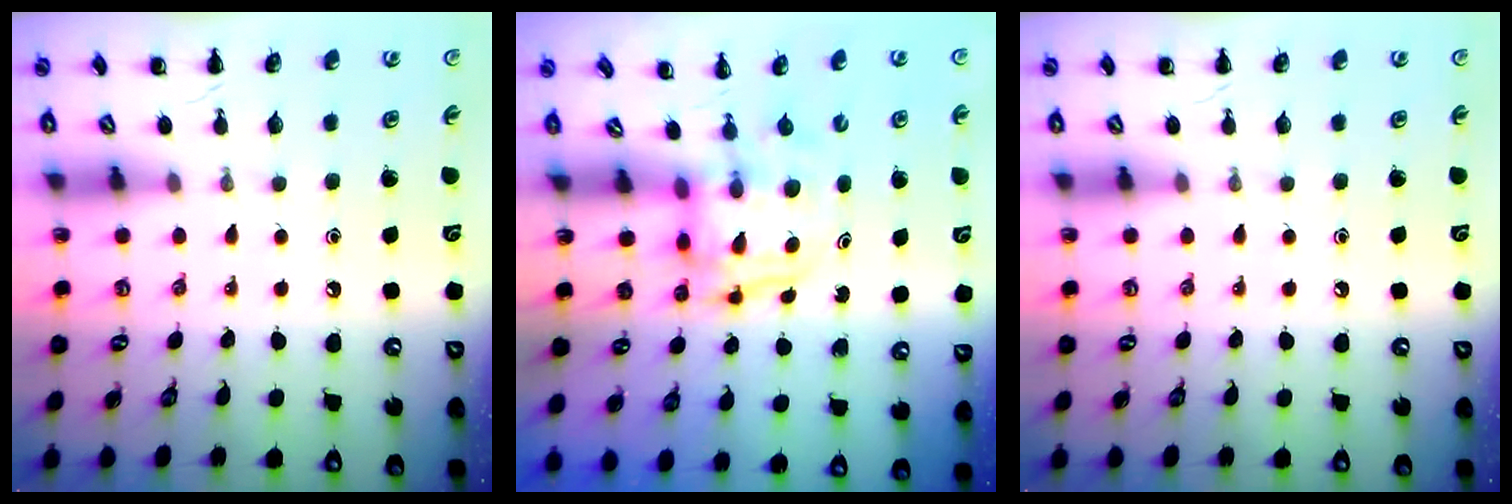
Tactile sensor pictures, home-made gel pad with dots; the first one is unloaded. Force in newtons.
{"total": 3.9, "press": 3.9, "slide": 0.4}
{"total": 0.0}